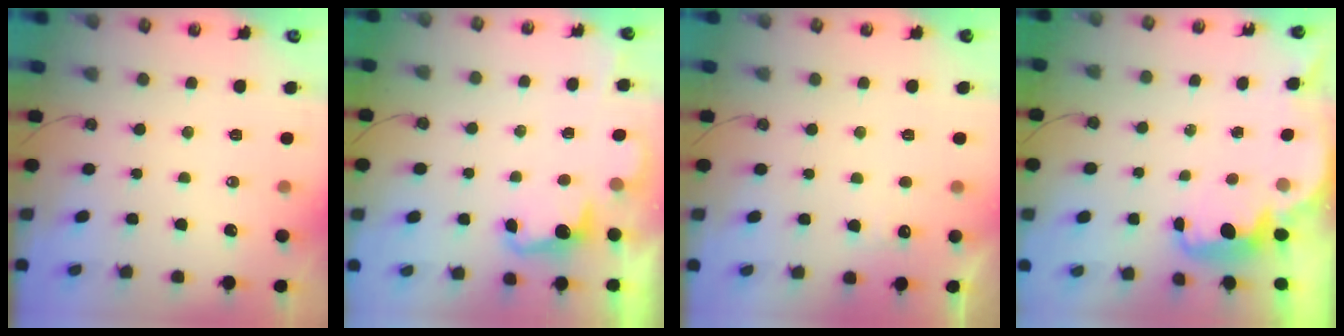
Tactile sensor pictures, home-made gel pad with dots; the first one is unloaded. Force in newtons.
{"total": 2.2, "press": 2.0, "slide": 1.0}
{"total": 5.2, "press": 5.0, "slide": 1.3}
{"total": 2.2, "press": 2.1, "slide": 0.6}